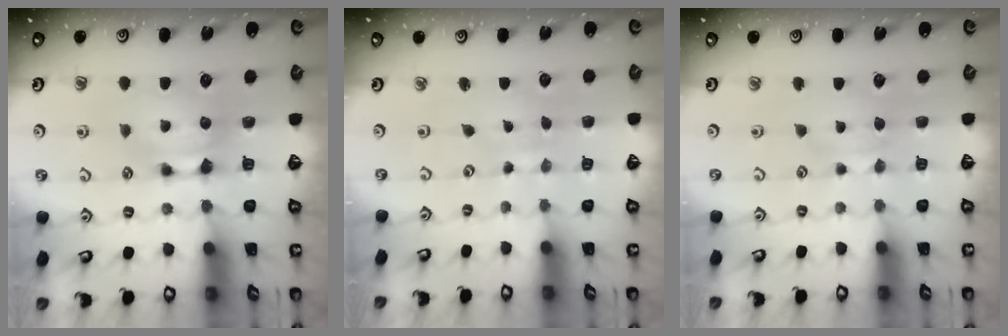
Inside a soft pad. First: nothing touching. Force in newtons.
{"total": 5.1, "press": 5.1, "slide": 0.3}
{"total": 2.5, "press": 2.4, "slide": 0.5}